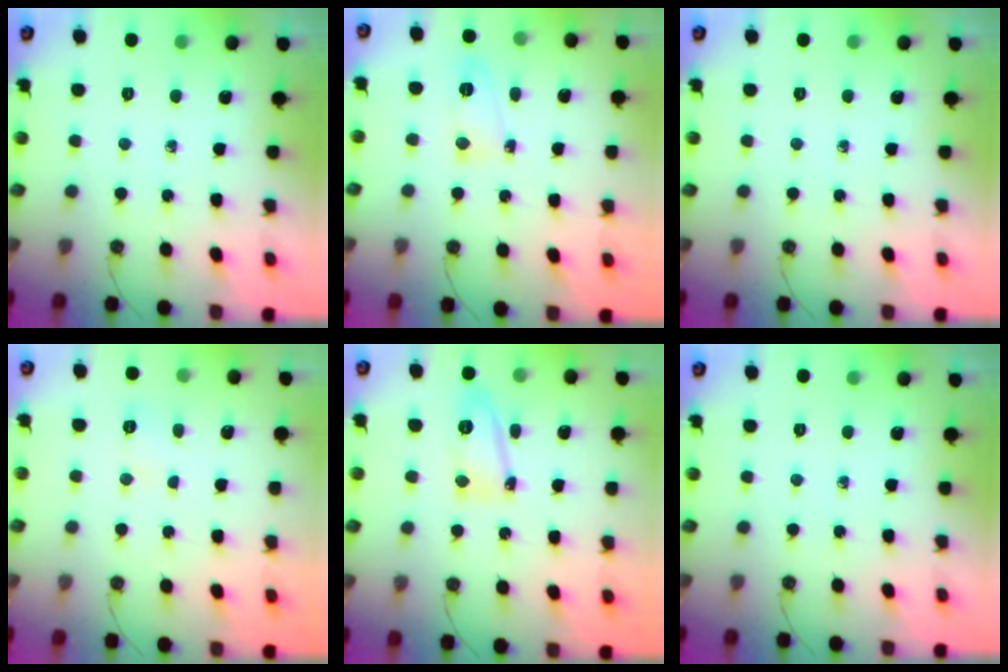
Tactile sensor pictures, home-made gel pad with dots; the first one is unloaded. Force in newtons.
{"total": 4.5, "press": 4.3, "slide": 1.3}
{"total": 0.0}
{"total": 3.5, "press": 3.5, "slide": 0.4}
{"total": 12.0, "press": 11.9, "slide": 1.3}
{"total": 0.0}